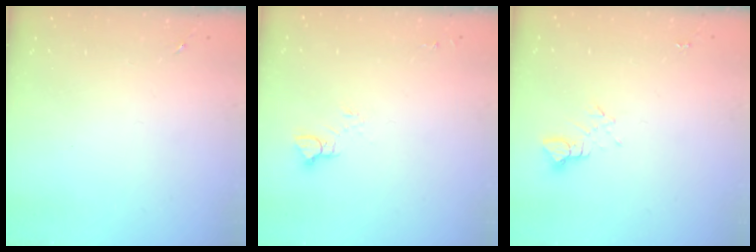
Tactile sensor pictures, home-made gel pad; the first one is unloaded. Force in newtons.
{"total": 5.3, "press": 5.3, "slide": 0.5}
{"total": 3.8, "press": 3.8, "slide": 0.4}